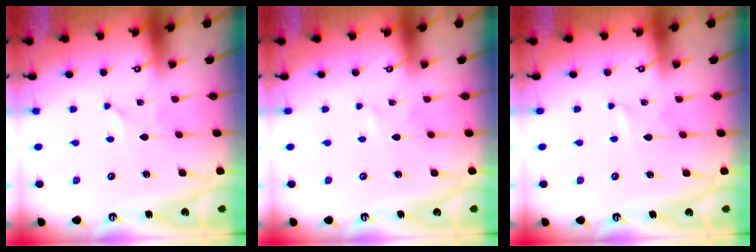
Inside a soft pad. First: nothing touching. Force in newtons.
{"total": 0.0}
{"total": 2.4, "press": 2.3, "slide": 0.3}